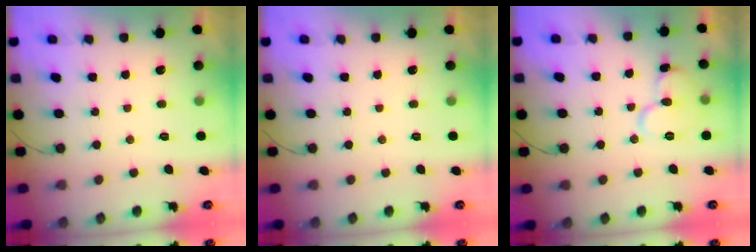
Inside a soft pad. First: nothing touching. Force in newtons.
{"total": 0.0}
{"total": 11.2, "press": 11.1, "slide": 1.2}